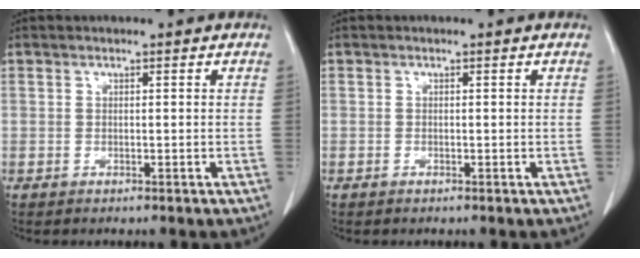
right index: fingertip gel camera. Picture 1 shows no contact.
{"total": 0.0}